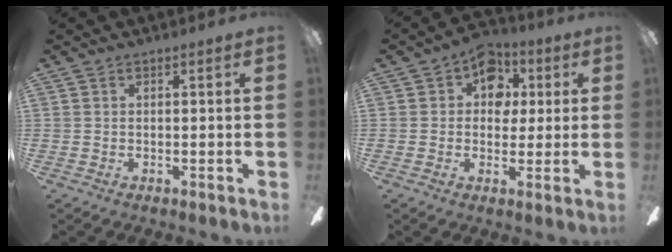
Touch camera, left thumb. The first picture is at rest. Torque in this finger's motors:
{"motor_torque": [1.05, 0.87, 0.65, -0.65, 0.12]}